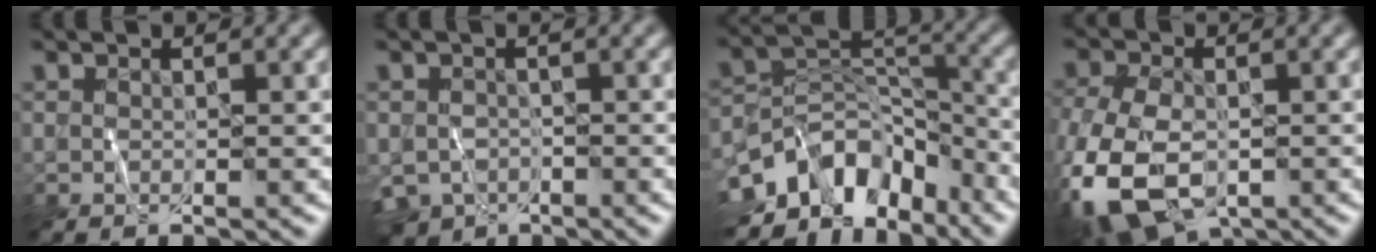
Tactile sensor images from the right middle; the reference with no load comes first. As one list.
[{"total": 4.2, "force": [-2.5, 2.9, 1.7], "torque": [-0.031, -0.013, -0.050]}, {"total": 10.0, "force": [-5.5, 6.4, 5.4], "torque": [-0.084, 0.007, -0.106]}, {"total": 12.2, "force": [-5.3, 6.7, 8.7], "torque": [-0.207, -0.030, -0.099]}]